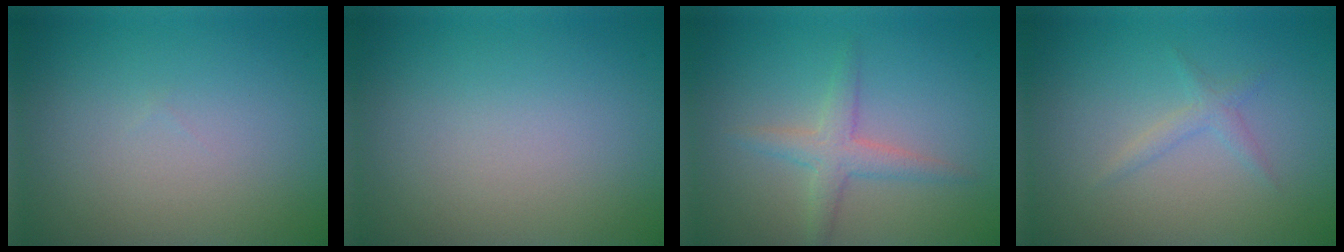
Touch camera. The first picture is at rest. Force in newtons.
{"total": 0.0}
{"total": 2.5, "press": 2.5, "slide": 0.1}
{"total": 1.2, "press": 1.2, "slide": 0.0}